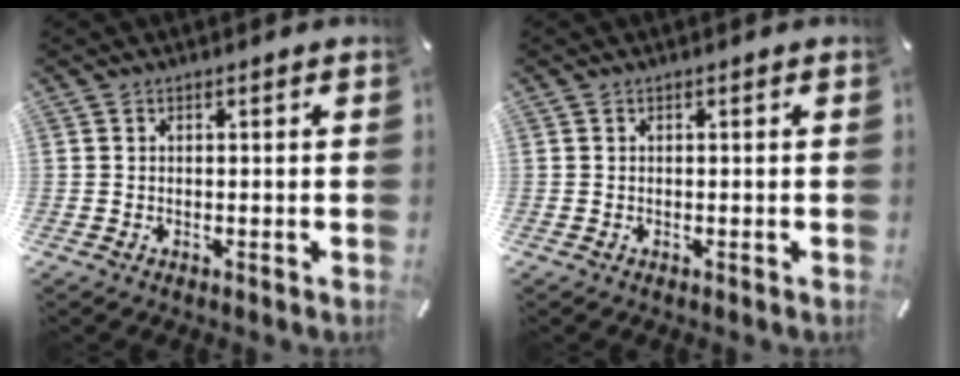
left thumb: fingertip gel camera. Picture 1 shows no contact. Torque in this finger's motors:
{"motor_torque": [-0.01, 0.00, 0.00, 0.02, 0.00]}